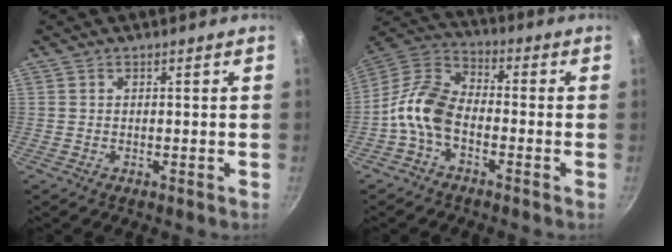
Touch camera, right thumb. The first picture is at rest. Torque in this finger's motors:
{"motor_torque": [1.75, 1.46, 0.90, -1.23, 0.11]}